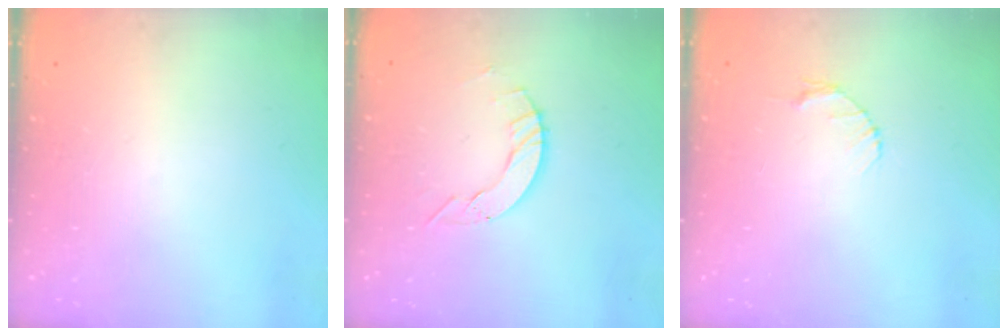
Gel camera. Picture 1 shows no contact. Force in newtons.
{"total": 5.5, "press": 5.5, "slide": 0.2}
{"total": 2.6, "press": 2.6, "slide": 0.3}